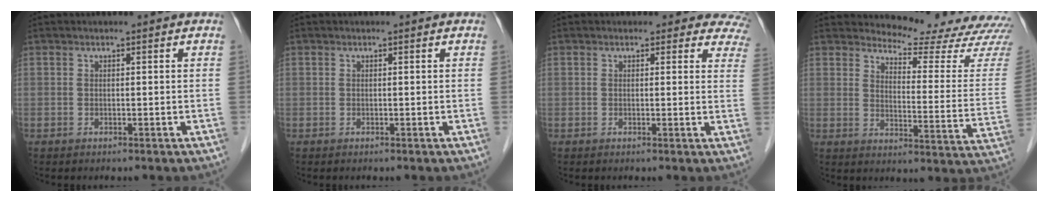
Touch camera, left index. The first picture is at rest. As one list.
[{"total": 0.0}, {"total": 6.9, "force": [6.1, 3.2, 1.0], "torque": [0.034, -0.017, 0.026]}, {"total": 18.4, "force": [18.0, 1.0, 3.7], "torque": [-0.040, -0.132, 0.197]}]